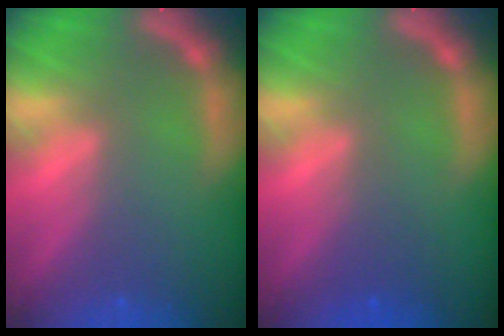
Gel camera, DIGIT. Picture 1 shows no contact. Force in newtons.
{"total": 1.5}